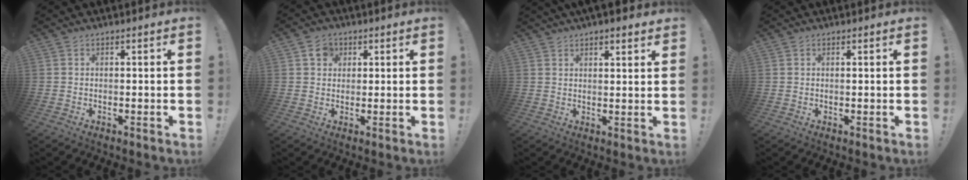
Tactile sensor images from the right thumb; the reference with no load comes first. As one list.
[{"total": 4.8, "force": [2.3, 3.9, 1.6], "torque": [-0.019, -0.005, 0.040]}, {"total": 4.0, "force": [3.4, 1.4, 1.7], "torque": [-0.017, -0.018, 0.060]}, {"total": 0.5, "force": [0.4, 0.4, -0.1], "torque": [0.003, 0.000, 0.008]}]